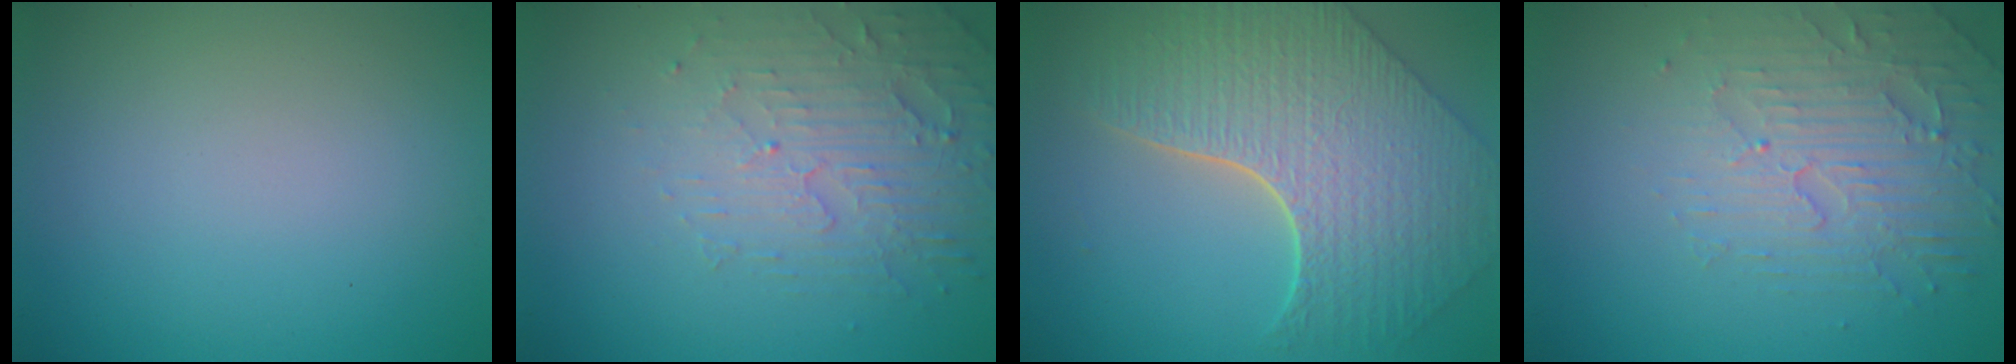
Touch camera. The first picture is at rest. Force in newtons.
{"total": 5.0, "press": 3.3, "slide": 3.7}
{"total": 8.5, "press": 6.3, "slide": 5.7}
{"total": 4.7, "press": 3.4, "slide": 3.3}